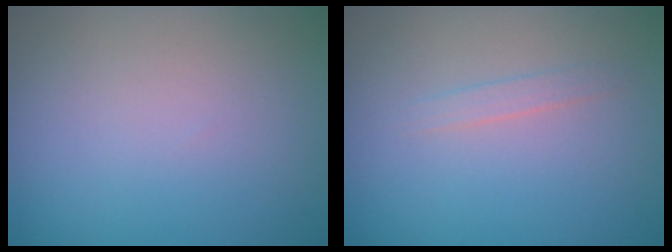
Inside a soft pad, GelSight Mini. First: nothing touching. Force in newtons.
{"total": 0.9, "press": 0.9, "slide": 0.1}